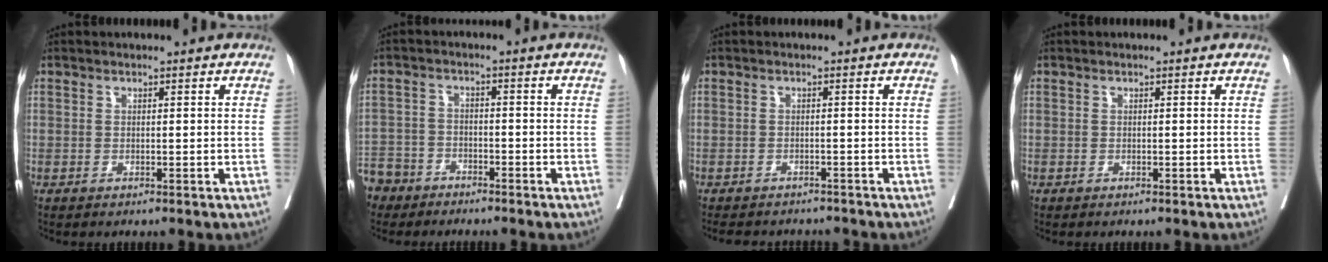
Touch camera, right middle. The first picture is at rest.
{"total": 8.7, "force": [-7.0, 5.0, 1.3], "torque": [-0.050, -0.005, -0.130]}
{"total": 8.0, "force": [-7.4, 2.4, 2.0], "torque": [-0.033, -0.001, -0.091]}
{"total": 0.0}